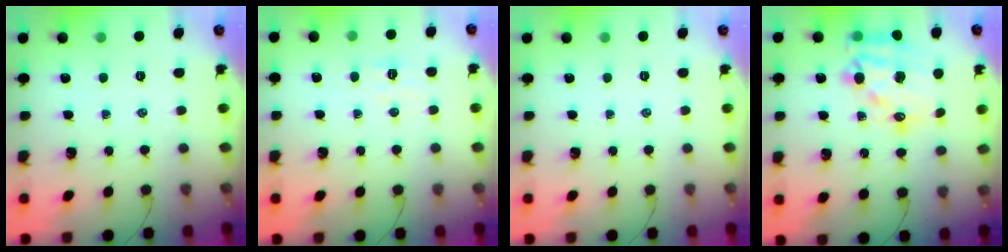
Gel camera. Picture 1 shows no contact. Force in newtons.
{"total": 5.0, "press": 4.9, "slide": 1.2}
{"total": 0.0}
{"total": 16.5, "press": 16.2, "slide": 3.4}